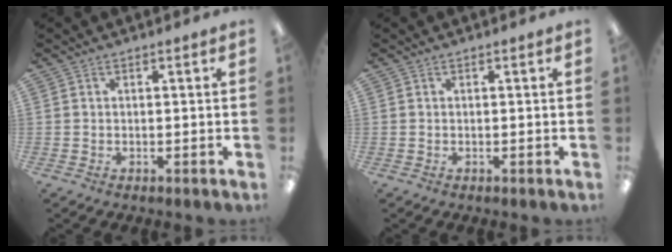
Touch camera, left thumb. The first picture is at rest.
{"total": 0.0}